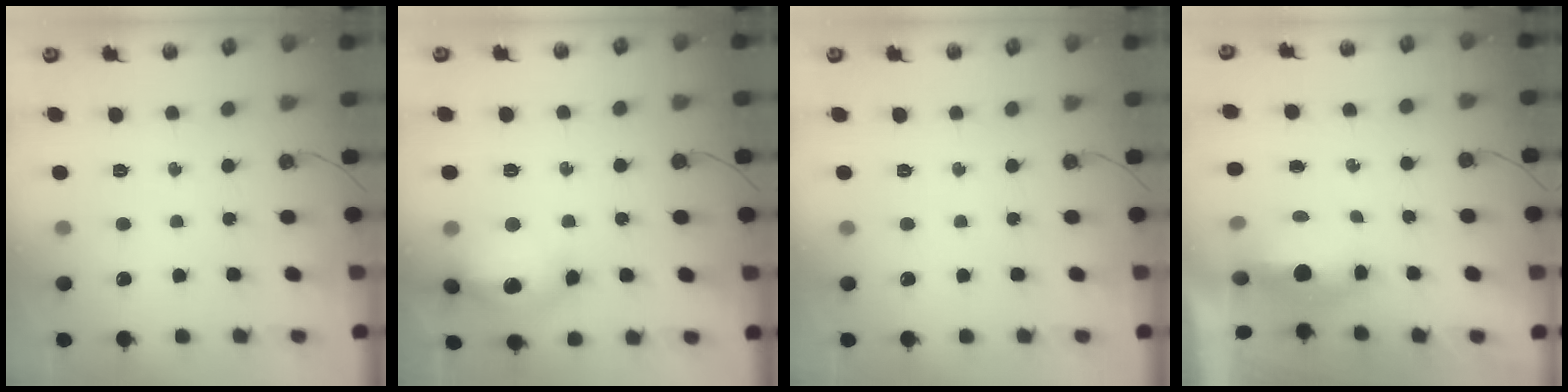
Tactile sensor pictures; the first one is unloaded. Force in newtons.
{"total": 16.5, "press": 16.4, "slide": 1.4}
{"total": 0.0}
{"total": 5.7, "press": 5.6, "slide": 0.9}